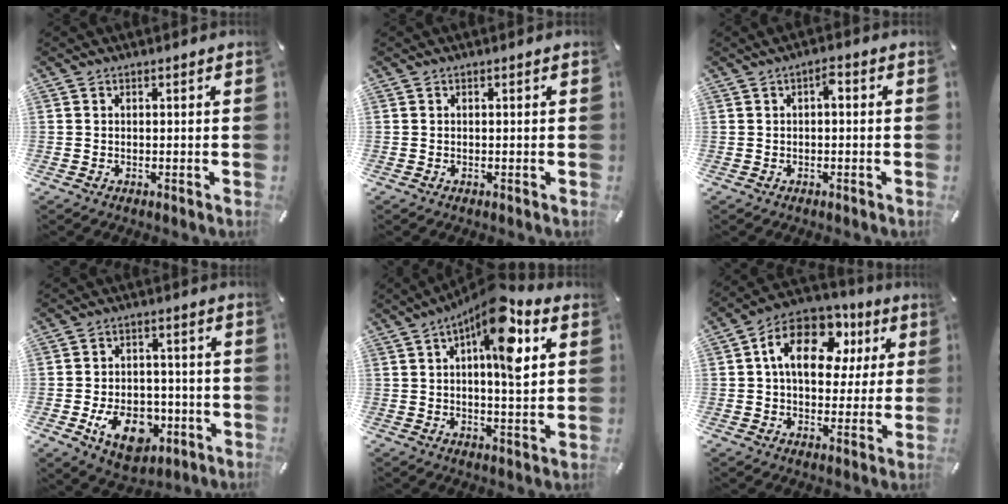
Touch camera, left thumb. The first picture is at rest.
{"total": 0.0}
{"total": 2.9, "force": [0.2, 1.1, 2.7], "torque": [-0.055, 0.013, -0.001]}
{"total": 12.9, "force": [-4.6, 8.7, 8.3], "torque": [-0.139, 0.016, -0.077]}
{"total": 15.2, "force": [6.4, 5.0, 12.9], "torque": [-0.192, -0.029, 0.098]}
{"total": 17.1, "force": [5.4, 11.3, 11.6], "torque": [-0.190, -0.007, 0.094]}